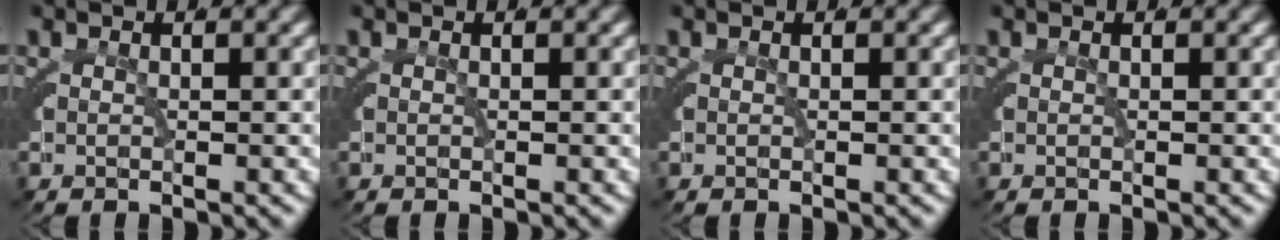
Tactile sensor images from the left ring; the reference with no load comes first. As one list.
[{"total": 0.0}, {"total": 0.0}, {"total": 0.0}]